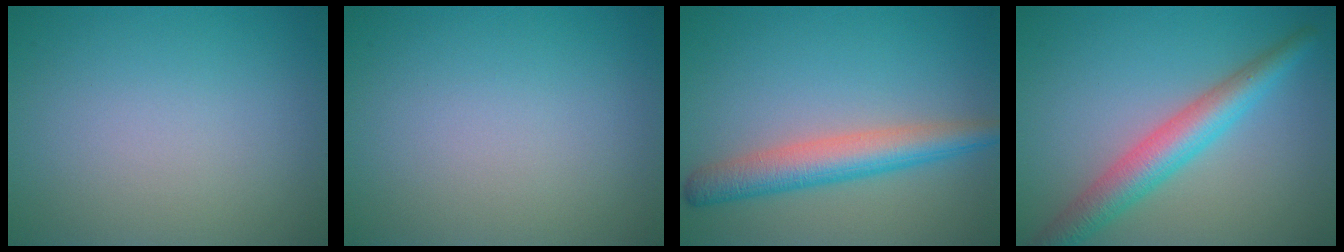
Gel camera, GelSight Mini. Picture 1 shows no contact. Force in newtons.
{"total": 0.0}
{"total": 4.8, "press": 4.8, "slide": 0.2}
{"total": 4.9, "press": 4.9, "slide": 0.3}